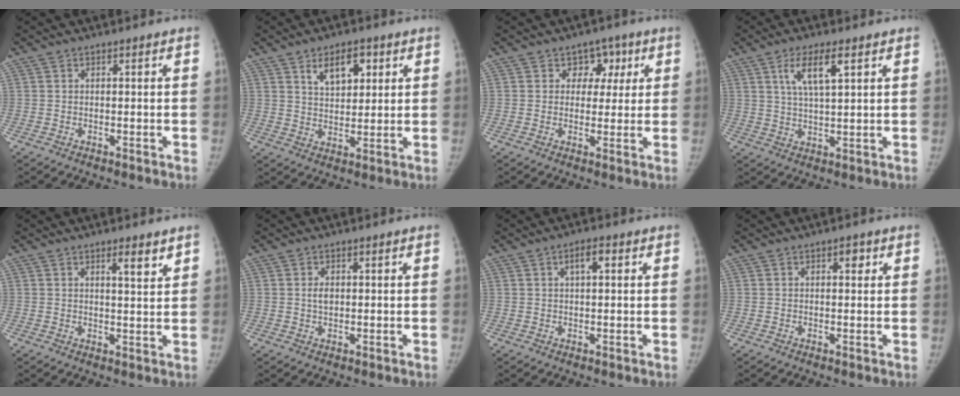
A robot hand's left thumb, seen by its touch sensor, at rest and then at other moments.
{"total": 7.5, "force": [3.6, 4.2, 5.0], "torque": [-0.054, -0.020, 0.062]}
{"total": 5.3, "force": [2.0, 4.5, 1.9], "torque": [0.018, 0.000, 0.022]}
{"total": 7.0, "force": [3.3, 1.9, 5.9], "torque": [-0.106, -0.011, 0.064]}
{"total": 3.8, "force": [2.4, 0.7, 2.8], "torque": [-0.037, -0.018, 0.037]}
{"total": 1.9, "force": [0.3, 1.2, 1.4], "torque": [-0.020, 0.001, 0.006]}
{"total": 3.1, "force": [1.1, 1.2, 2.6], "torque": [-0.040, 0.009, 0.018]}
{"total": 1.6, "force": [0.7, 0.9, 1.2], "torque": [-0.006, 0.002, 0.008]}